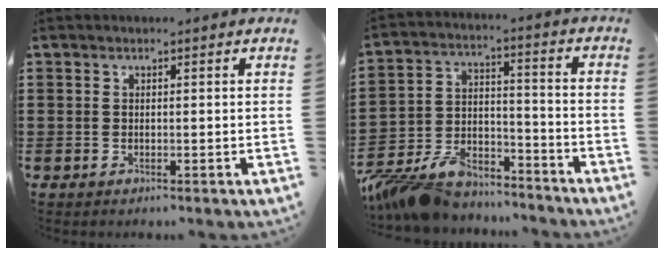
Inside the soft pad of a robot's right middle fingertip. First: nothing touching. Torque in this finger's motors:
{"motor_torque": [1.82, -0.32, 0.88, 0.21]}